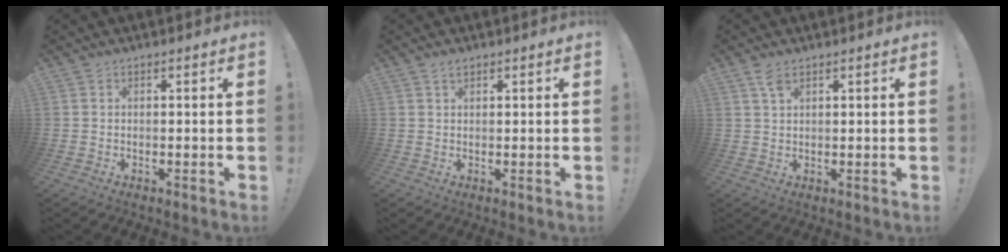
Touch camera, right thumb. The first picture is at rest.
{"total": 1.5, "force": [1.2, 0.6, 0.7], "torque": [-0.010, 0.000, 0.021]}
{"total": 3.5, "force": [2.2, 1.4, 2.3], "torque": [-0.043, -0.007, 0.039]}